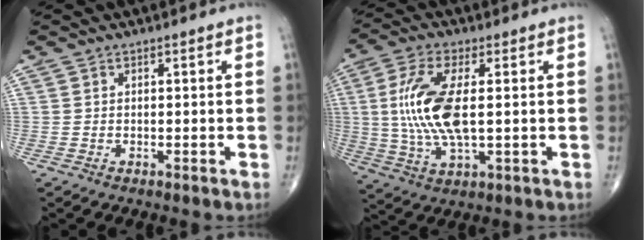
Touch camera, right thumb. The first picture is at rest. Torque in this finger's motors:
{"motor_torque": [1.10, 3.19, 1.59, 0.15, 0.19]}